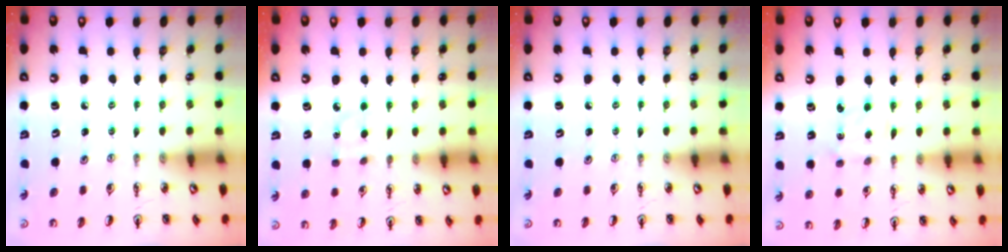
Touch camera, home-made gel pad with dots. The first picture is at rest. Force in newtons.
{"total": 4.0, "press": 4.0, "slide": 0.4}
{"total": 0.0}
{"total": 2.4, "press": 2.3, "slide": 0.4}